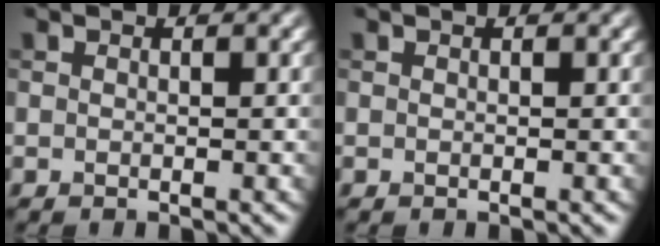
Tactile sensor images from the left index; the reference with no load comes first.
{"total": 0.0}